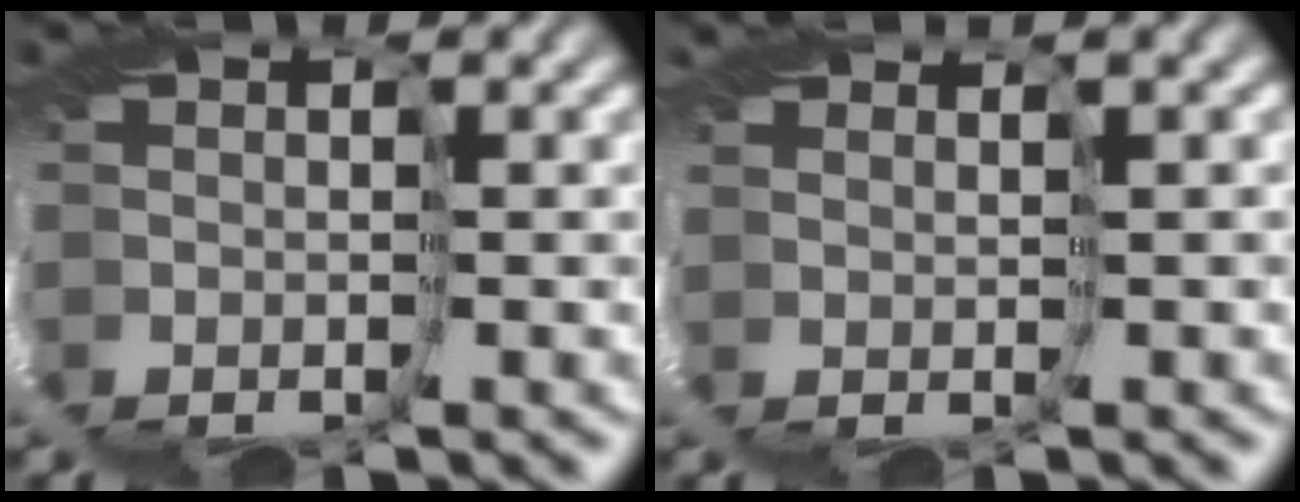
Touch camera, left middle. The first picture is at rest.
{"total": 2.8, "force": [1.7, -1.7, -1.5], "torque": [0.038, -0.003, 0.033]}